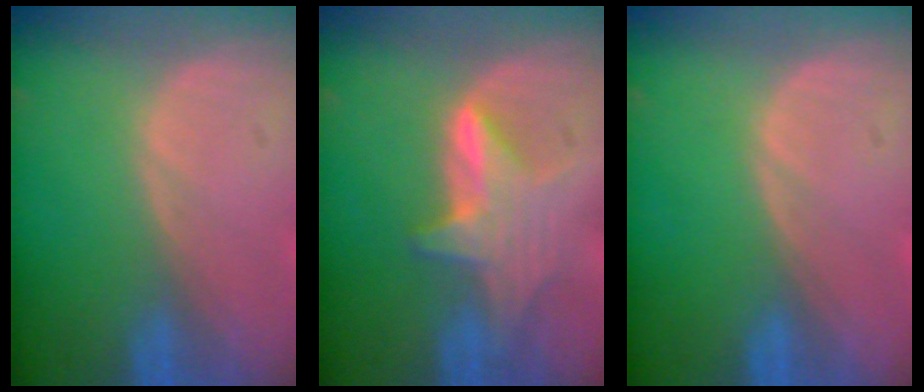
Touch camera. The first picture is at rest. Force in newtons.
{"total": 5.8, "press": 5.8, "slide": 0.9}
{"total": 0.0}